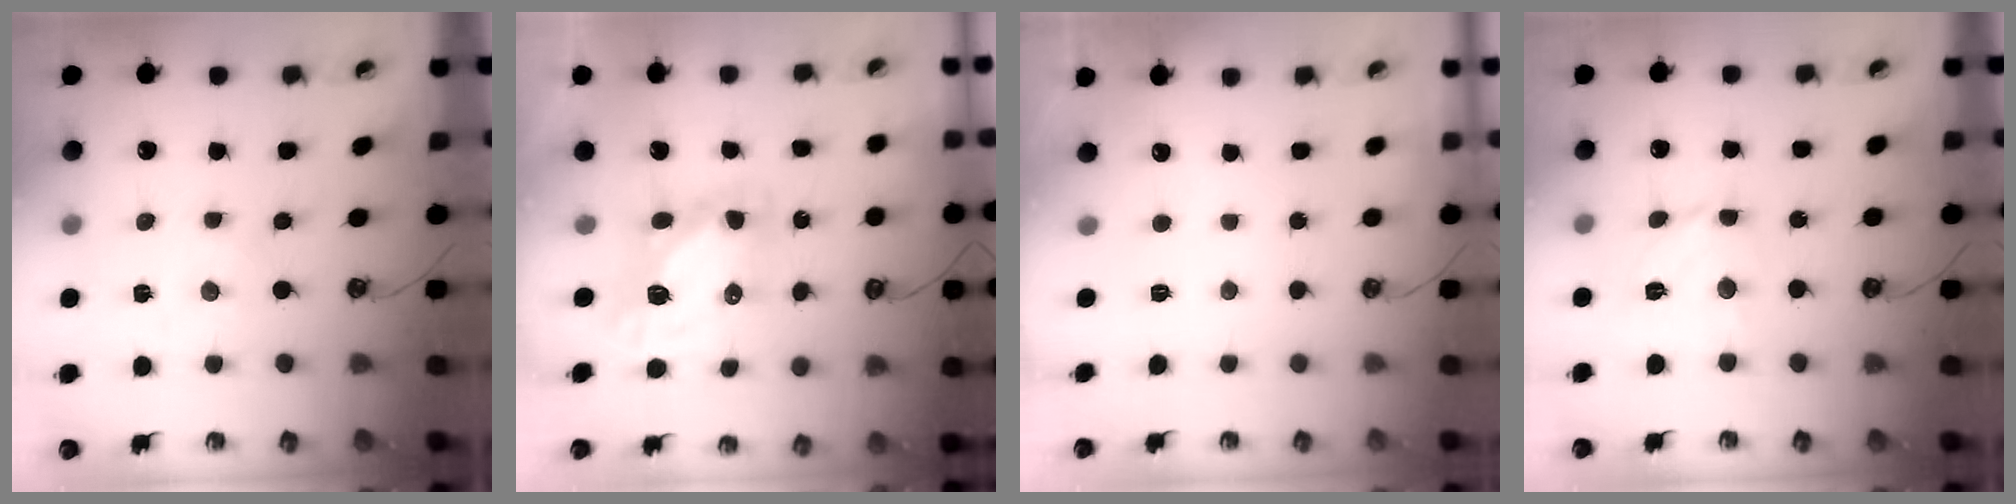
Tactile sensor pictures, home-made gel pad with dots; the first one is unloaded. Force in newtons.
{"total": 8.3, "press": 8.2, "slide": 1.2}
{"total": 0.0}
{"total": 10.7, "press": 10.6, "slide": 1.4}